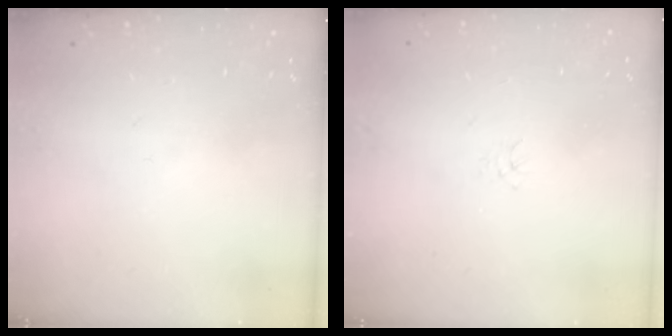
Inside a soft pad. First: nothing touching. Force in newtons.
{"total": 1.2, "press": 1.1, "slide": 0.3}